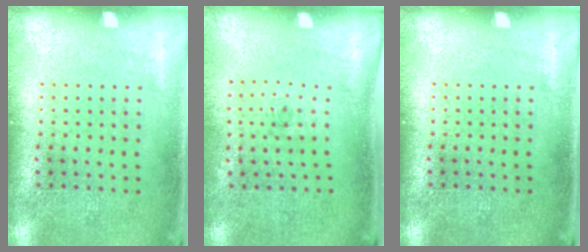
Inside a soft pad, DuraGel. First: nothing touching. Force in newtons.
{"total": 0.6, "press": 0.3, "slide": 0.5}
{"total": 0.0}